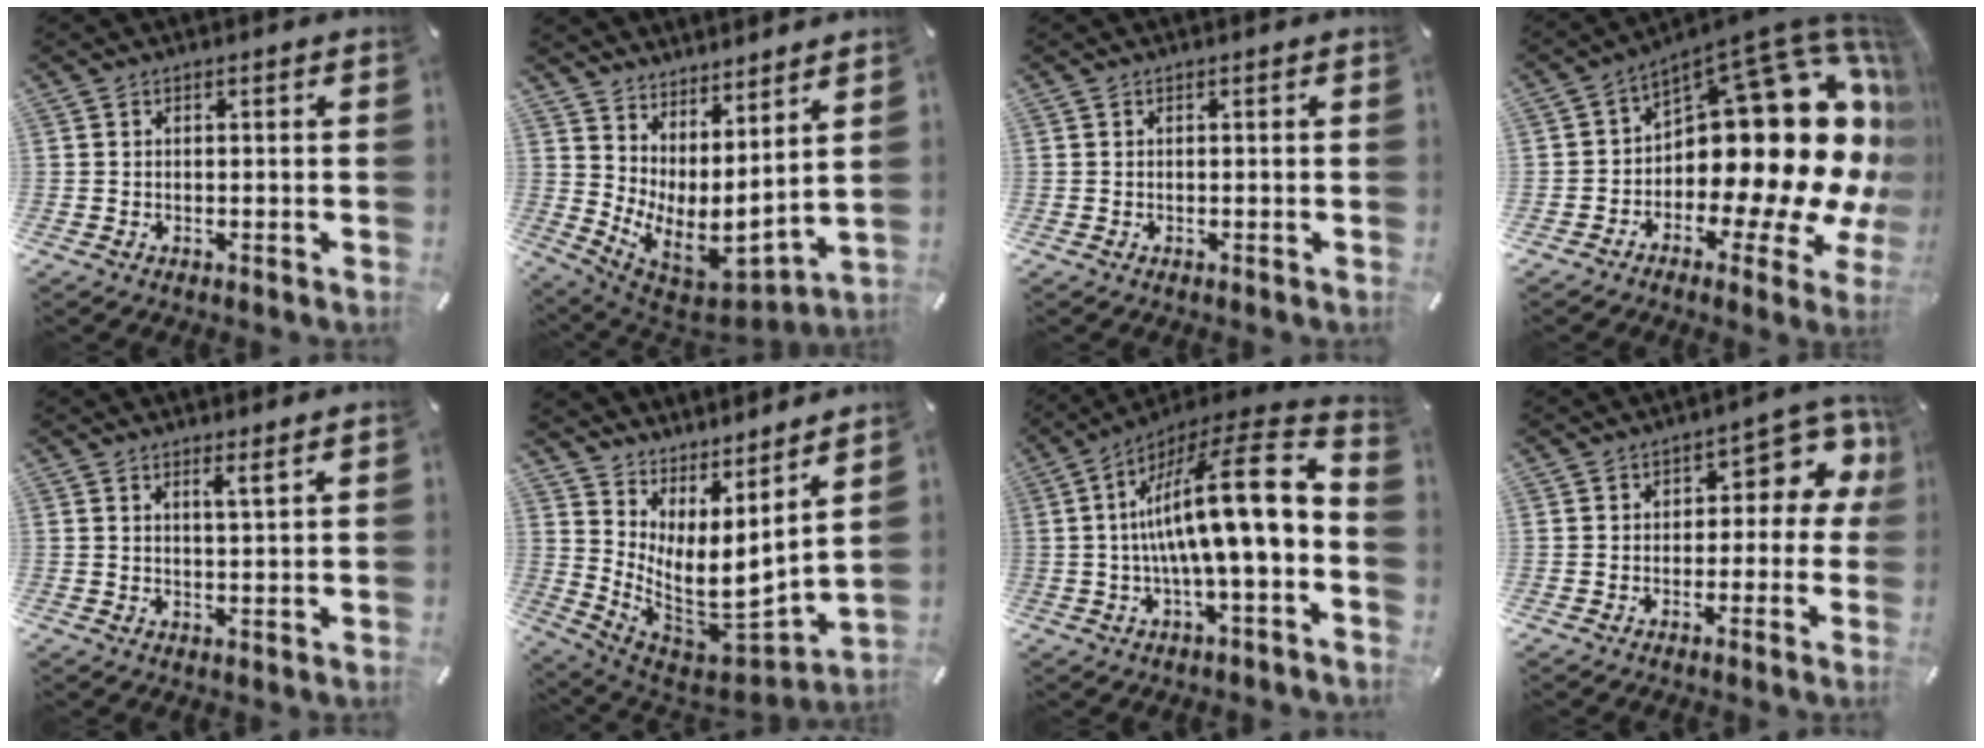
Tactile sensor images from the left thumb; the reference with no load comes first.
{"total": 6.1, "force": [1.0, 3.8, 4.7], "torque": [-0.071, -0.065, 0.028]}
{"total": 0.0}
{"total": 23.5, "force": [3.3, 13.6, 18.9], "torque": [-0.247, -0.059, 0.077]}
{"total": 2.9, "force": [2.0, -0.2, 2.1], "torque": [-0.044, -0.004, 0.035]}
{"total": 7.3, "force": [2.1, 3.2, 6.2], "torque": [-0.125, -0.080, 0.038]}
{"total": 19.9, "force": [1.8, 4.6, 19.2], "torque": [-0.311, -0.029, 0.021]}
{"total": 9.0, "force": [2.3, 5.3, 6.9], "torque": [-0.083, -0.015, 0.035]}